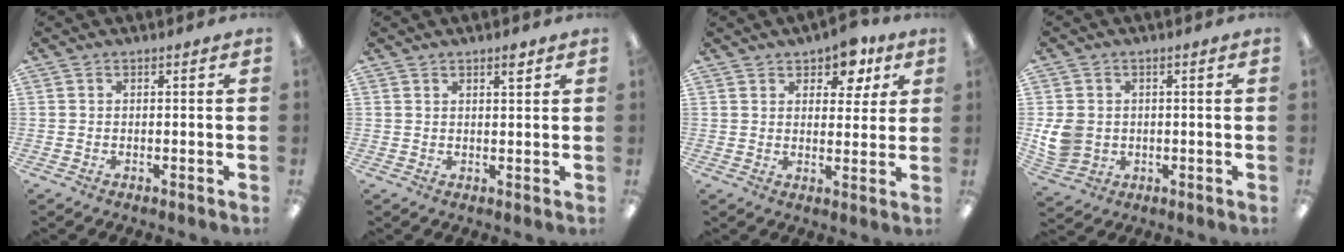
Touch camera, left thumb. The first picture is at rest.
{"total": 2.6, "force": [2.0, 0.7, 1.6], "torque": [-0.019, -0.005, 0.031]}
{"total": 7.7, "force": [5.0, 4.3, 4.0], "torque": [-0.047, -0.016, 0.082]}
{"total": 7.0, "force": [0.1, 6.2, 3.3], "torque": [-0.077, 0.012, 0.008]}